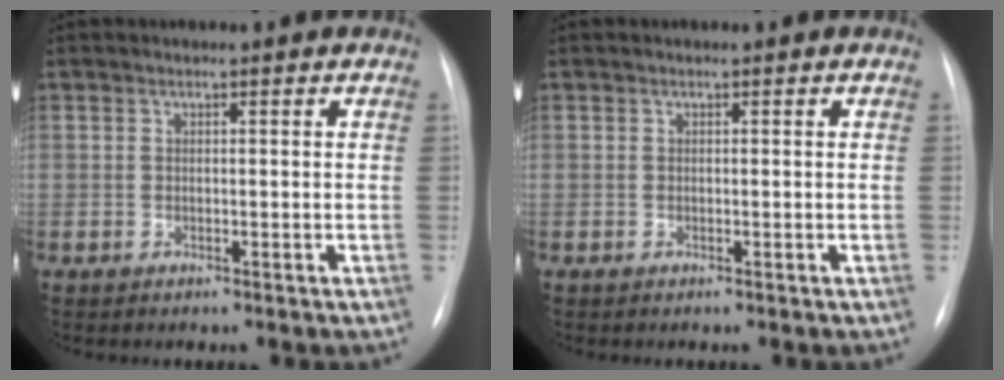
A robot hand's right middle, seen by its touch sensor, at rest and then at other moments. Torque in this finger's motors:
{"motor_torque": [-0.14, 0.14, -0.01, 0.01]}